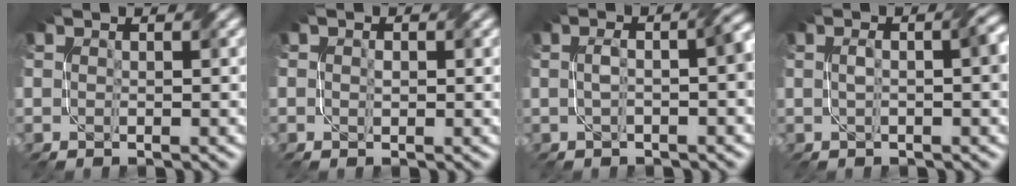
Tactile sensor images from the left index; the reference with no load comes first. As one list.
[{"total": 1.1, "force": [0.2, 0.7, 0.8], "torque": [-0.008, -0.003, 0.004]}, {"total": 4.2, "force": [-0.2, 1.5, 4.0], "torque": [-0.062, 0.009, -0.003]}, {"total": 3.2, "force": [0.2, 1.0, 3.1], "torque": [-0.053, 0.008, 0.003]}]